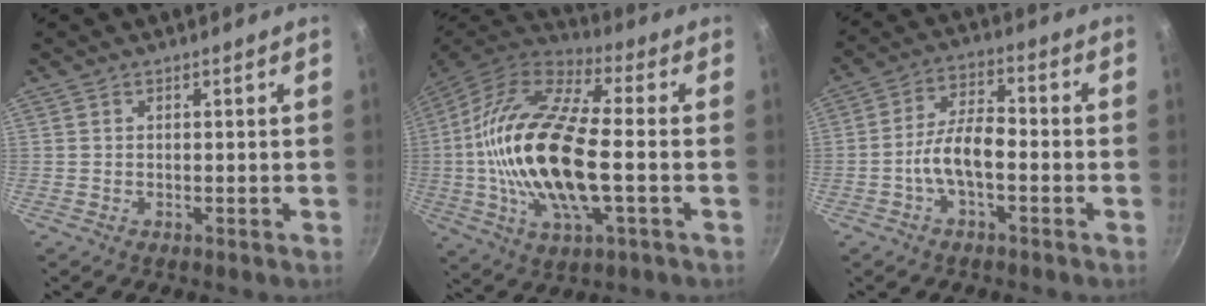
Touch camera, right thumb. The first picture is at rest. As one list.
[{"total": 23.5, "force": [-1.9, 9.5, 21.4], "torque": [-0.425, 0.020, -0.051]}, {"total": 8.1, "force": [-2.5, 3.6, 6.8], "torque": [-0.117, 0.036, -0.053]}]